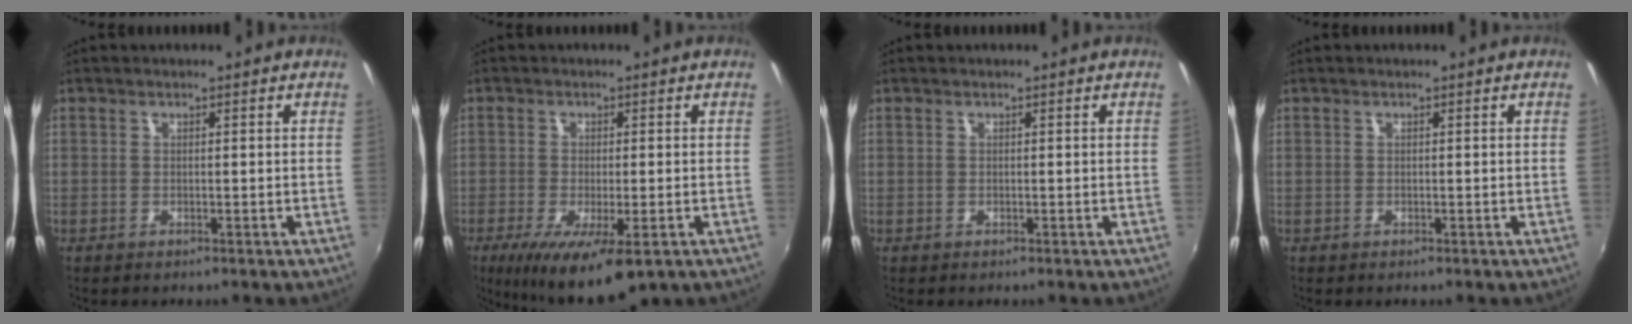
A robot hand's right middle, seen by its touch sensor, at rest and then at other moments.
{"total": 11.1, "force": [-5.9, 3.2, 8.8], "torque": [-0.170, -0.042, -0.091]}
{"total": 0.0}
{"total": 0.0}